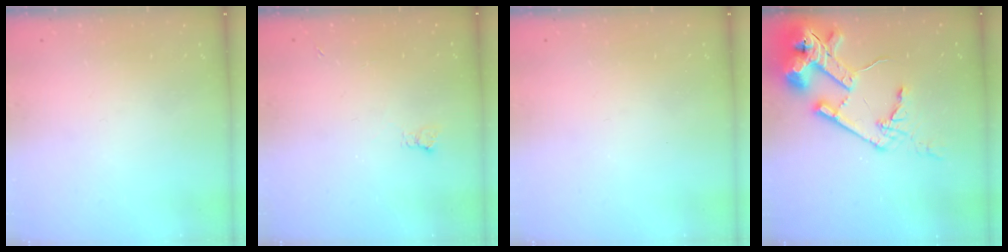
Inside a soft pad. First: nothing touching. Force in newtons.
{"total": 2.9, "press": 2.9, "slide": 0.5}
{"total": 0.0}
{"total": 20.9, "press": 20.8, "slide": 2.5}